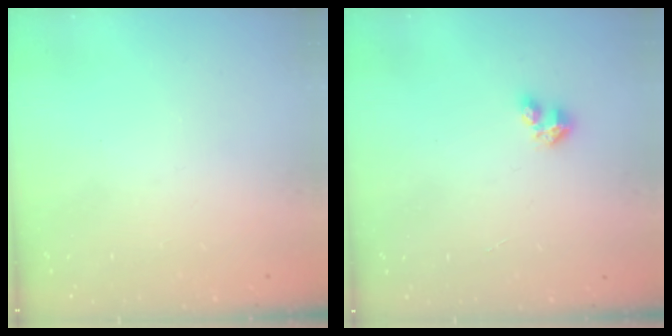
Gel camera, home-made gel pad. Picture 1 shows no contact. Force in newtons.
{"total": 2.7, "press": 2.7, "slide": 0.3}